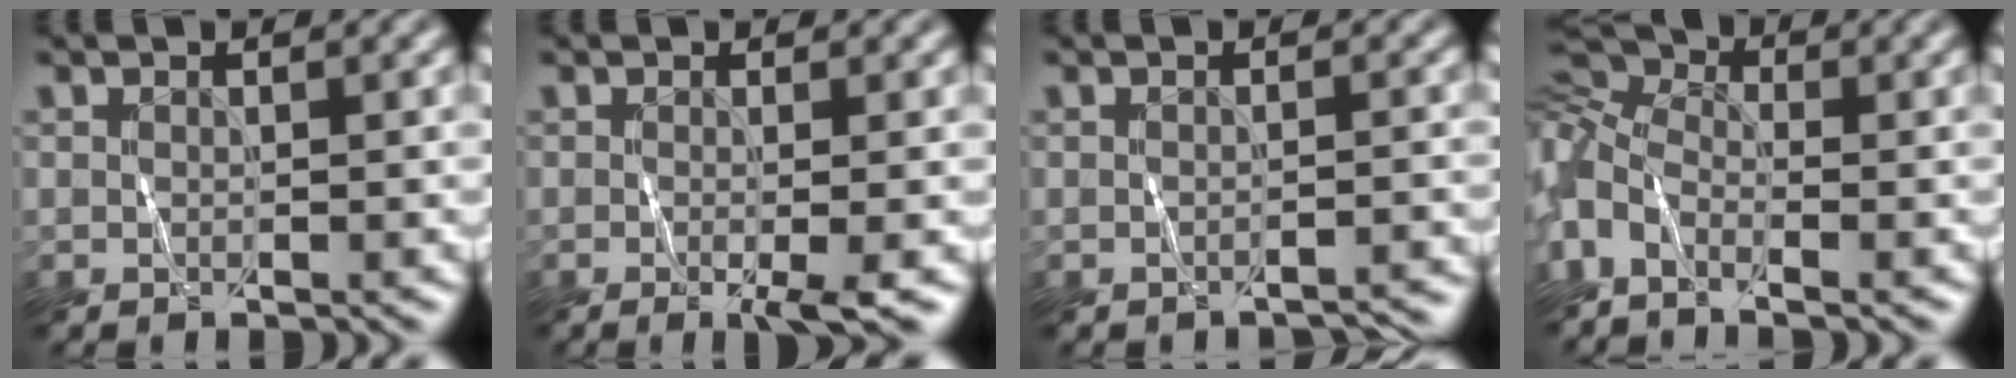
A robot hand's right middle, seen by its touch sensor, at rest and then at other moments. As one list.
[{"total": 2.5, "force": [-0.4, 0.3, 2.5], "torque": [-0.039, -0.008, -0.008]}, {"total": 1.9, "force": [-1.9, 0.1, 0.2], "torque": [0.005, 0.004, -0.022]}, {"total": 6.5, "force": [-1.3, 3.6, 5.2], "torque": [-0.134, 0.001, -0.038]}]